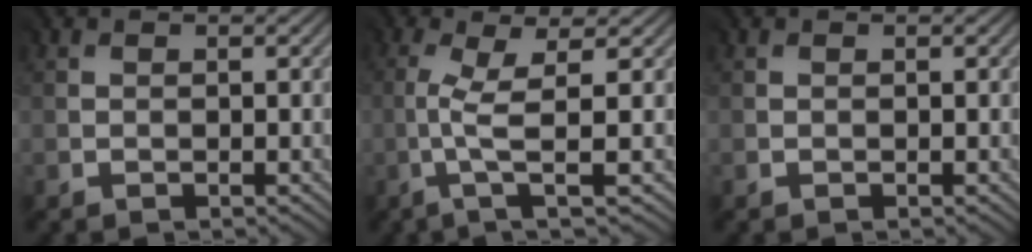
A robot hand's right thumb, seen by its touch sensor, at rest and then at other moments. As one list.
[{"total": 3.9, "force": [-0.8, 0.1, 3.8], "torque": [-0.079, 0.007, -0.018]}, {"total": 0.0}]